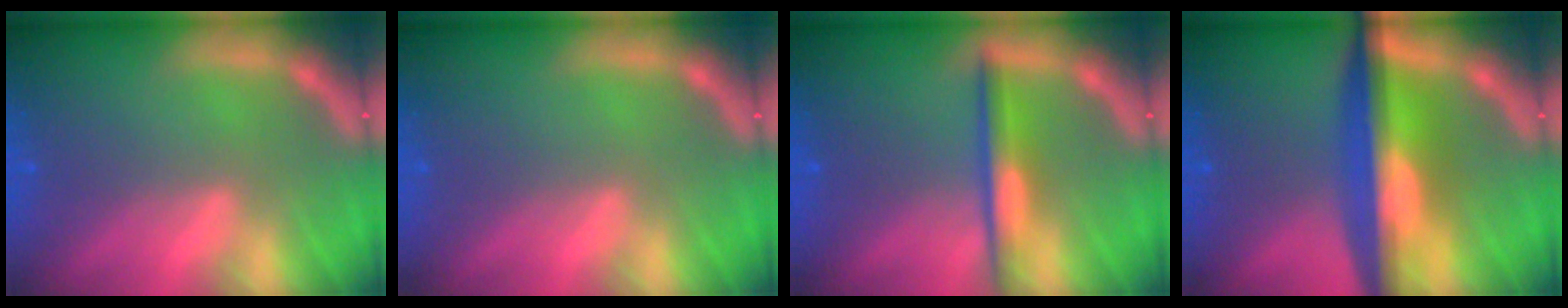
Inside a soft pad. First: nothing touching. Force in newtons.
{"total": 0.0}
{"total": 3.5}
{"total": 9.6}